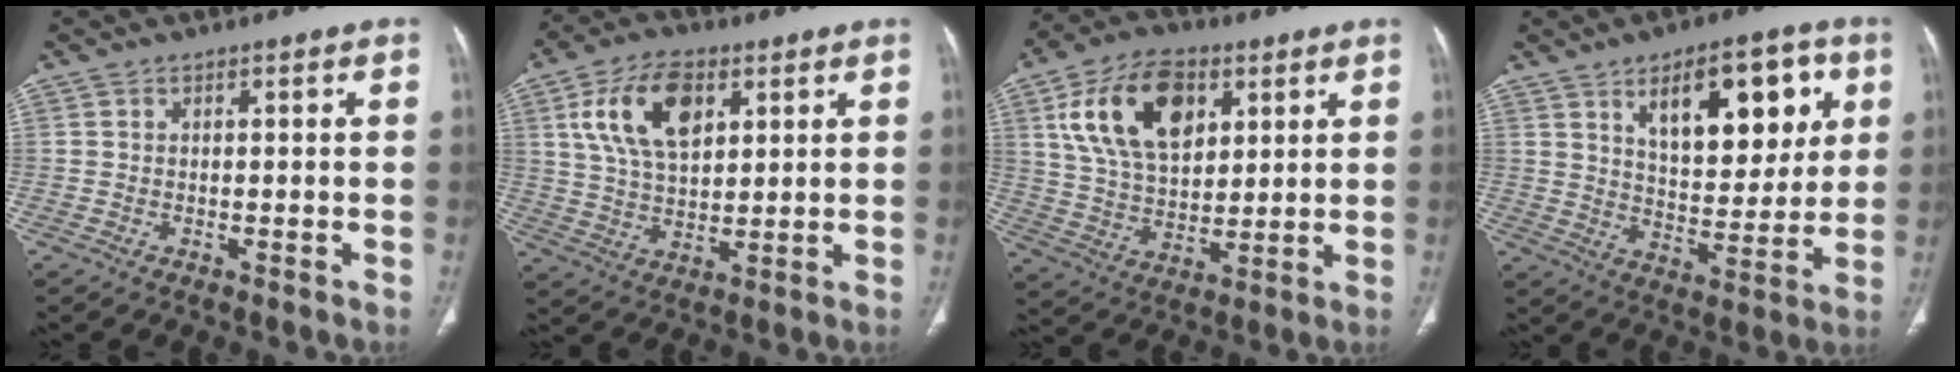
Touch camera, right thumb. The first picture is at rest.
{"total": 13.5, "force": [5.1, 7.7, 9.9], "torque": [-0.170, -0.009, 0.097]}
{"total": 17.9, "force": [6.8, 10.9, 12.4], "torque": [-0.194, -0.014, 0.128]}
{"total": 17.6, "force": [7.2, 8.4, 13.6], "torque": [-0.147, -0.028, 0.115]}